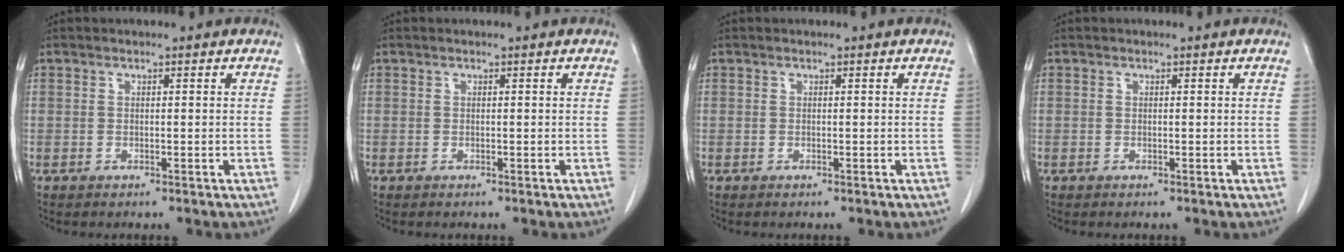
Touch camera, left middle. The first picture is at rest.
{"total": 0.0}
{"total": 0.0}
{"total": 0.0}